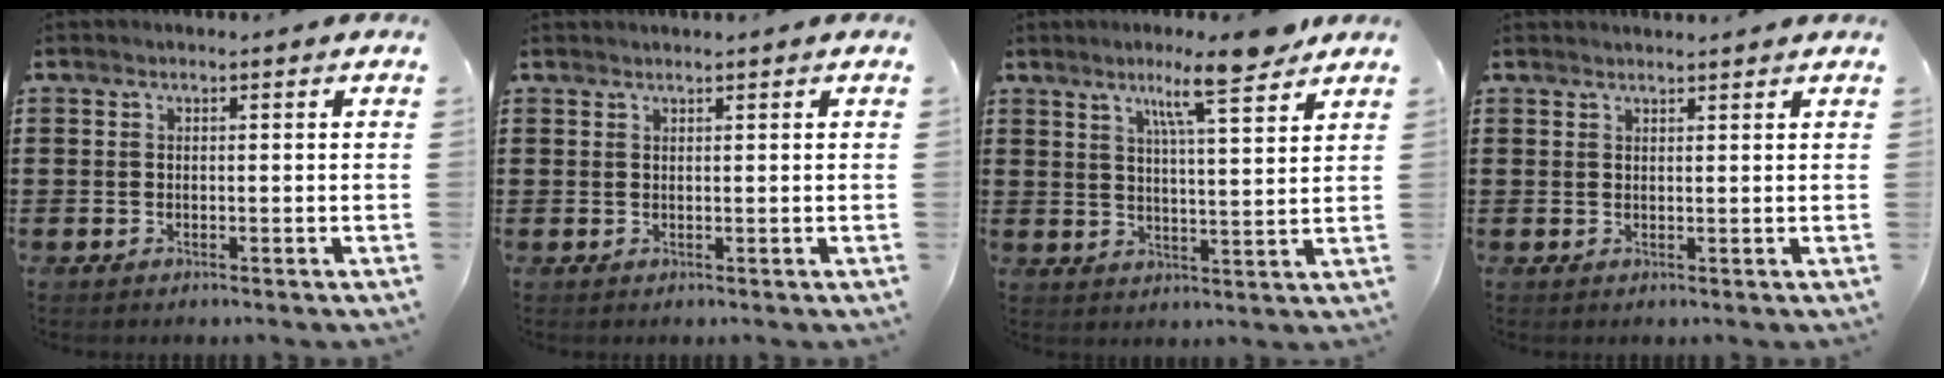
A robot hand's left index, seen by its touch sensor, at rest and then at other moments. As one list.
[{"total": 0.7, "force": [0.6, -0.2, 0.3], "torque": [-0.007, -0.002, 0.013]}, {"total": 8.9, "force": [6.4, 0.5, 6.1], "torque": [-0.112, -0.021, 0.104]}, {"total": 1.2, "force": [1.2, -0.2, 0.3], "torque": [-0.009, -0.002, 0.024]}]